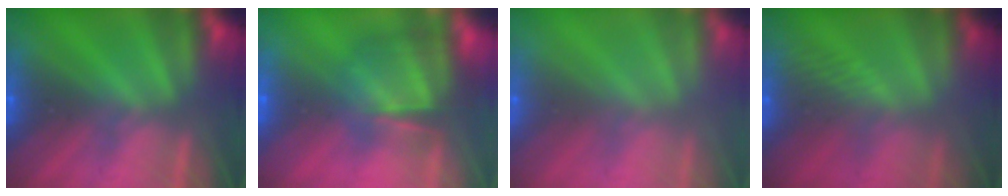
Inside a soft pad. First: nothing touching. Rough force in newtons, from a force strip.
{"total": 7.5}
{"total": 8.3}
{"total": 2.6}